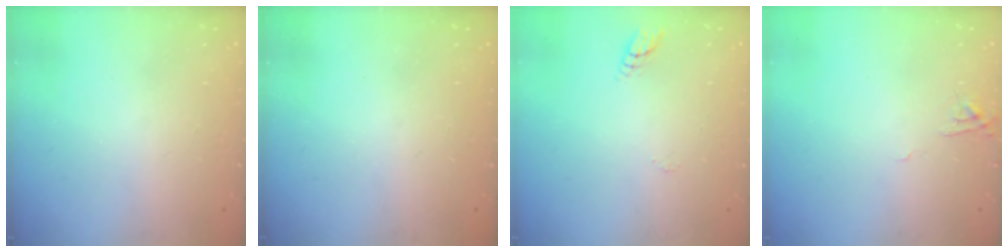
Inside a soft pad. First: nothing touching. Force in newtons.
{"total": 0.0}
{"total": 6.6, "press": 6.5, "slide": 0.8}
{"total": 5.3, "press": 5.3, "slide": 0.3}